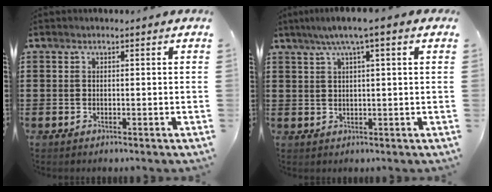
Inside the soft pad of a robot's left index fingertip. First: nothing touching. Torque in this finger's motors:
{"motor_torque": [1.31, -0.83, 0.86, 0.19]}